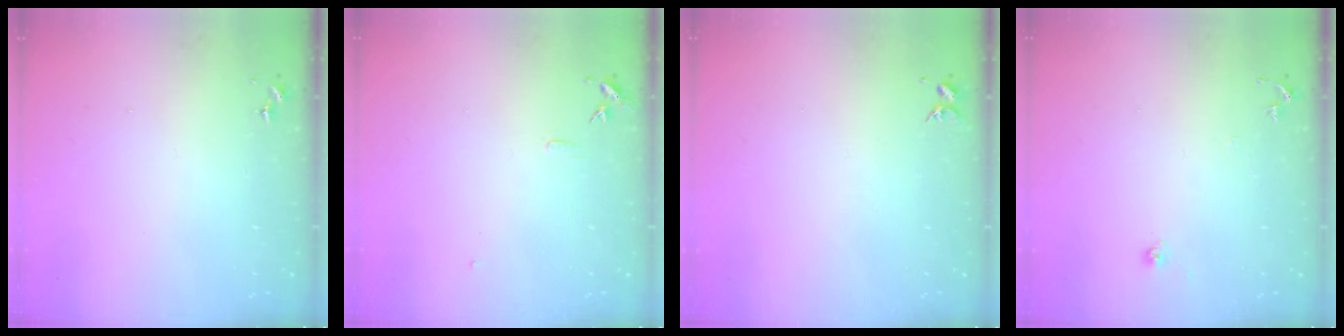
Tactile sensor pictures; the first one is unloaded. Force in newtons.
{"total": 5.8, "press": 5.8, "slide": 0.6}
{"total": 3.3, "press": 3.3, "slide": 0.4}
{"total": 6.2, "press": 6.1, "slide": 0.5}